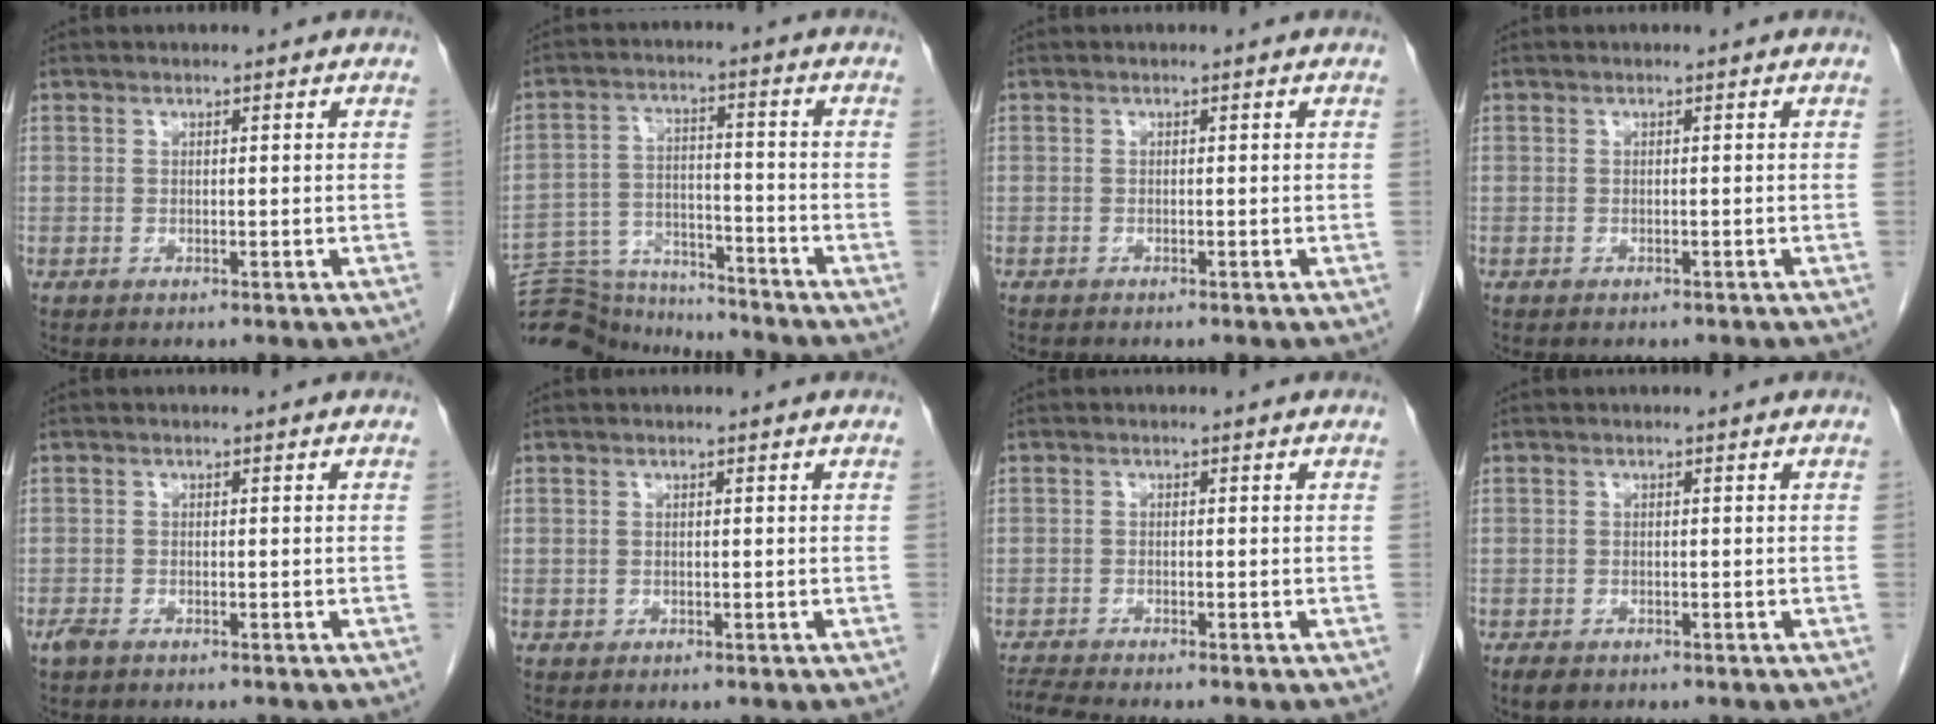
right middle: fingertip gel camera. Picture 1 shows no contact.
{"total": 14.0, "force": [-13.7, 1.9, 1.8], "torque": [-0.036, 0.023, -0.219]}
{"total": 0.9, "force": [-0.8, 0.3, 0.3], "torque": [-0.011, -0.001, -0.010]}
{"total": 1.9, "force": [-1.6, 0.8, 0.5], "torque": [-0.013, -0.002, -0.017]}
{"total": 2.4, "force": [-1.8, 0.9, 1.3], "torque": [-0.029, -0.004, -0.029]}
{"total": 0.0}
{"total": 3.9, "force": [-3.7, -0.5, 1.2], "torque": [-0.026, -0.014, -0.063]}
{"total": 2.0, "force": [-1.3, 1.1, 0.9], "torque": [-0.019, -0.001, -0.014]}